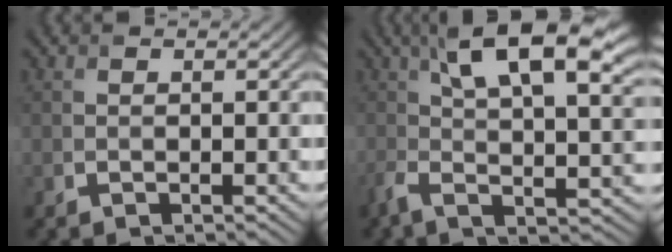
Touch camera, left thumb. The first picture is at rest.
{"total": 12.7, "force": [3.8, 4.2, 11.4], "torque": [-0.212, -0.003, 0.069]}